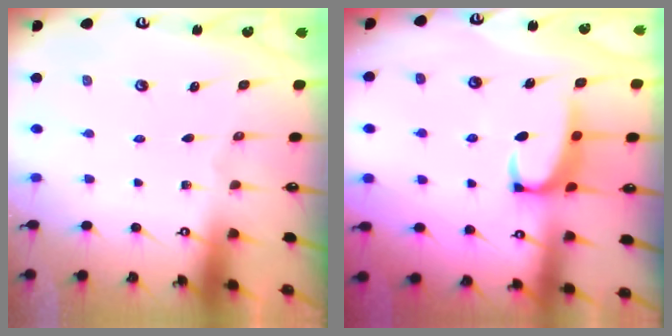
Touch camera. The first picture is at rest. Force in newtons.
{"total": 2.4, "press": 2.3, "slide": 0.8}